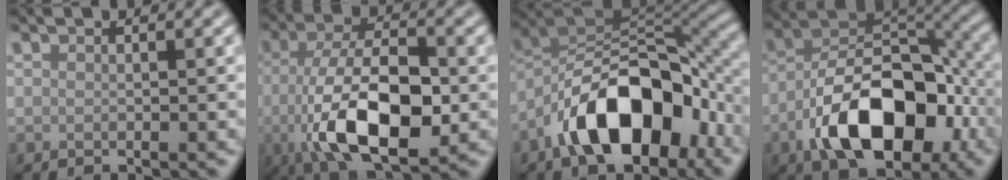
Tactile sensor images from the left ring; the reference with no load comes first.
{"total": 10.5, "force": [-2.3, 4.8, 9.1], "torque": [-0.173, -0.011, -0.038]}
{"total": 11.4, "force": [-6.1, 5.6, 7.8], "torque": [-0.118, 0.015, -0.118]}
{"total": 11.9, "force": [-5.3, 6.4, 8.6], "torque": [-0.147, 0.001, -0.093]}